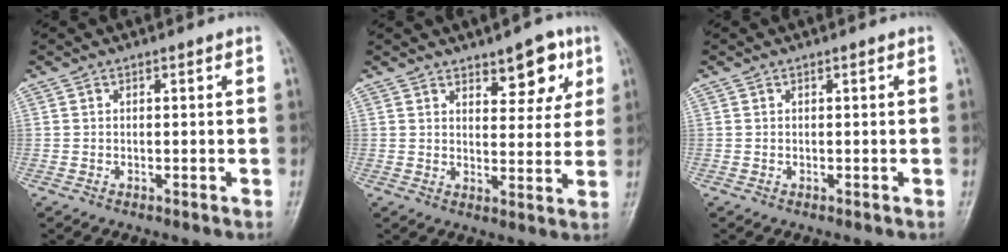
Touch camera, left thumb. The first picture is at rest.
{"total": 7.8, "force": [4.4, 3.8, 5.2], "torque": [-0.036, -0.023, 0.058]}
{"total": 0.0}